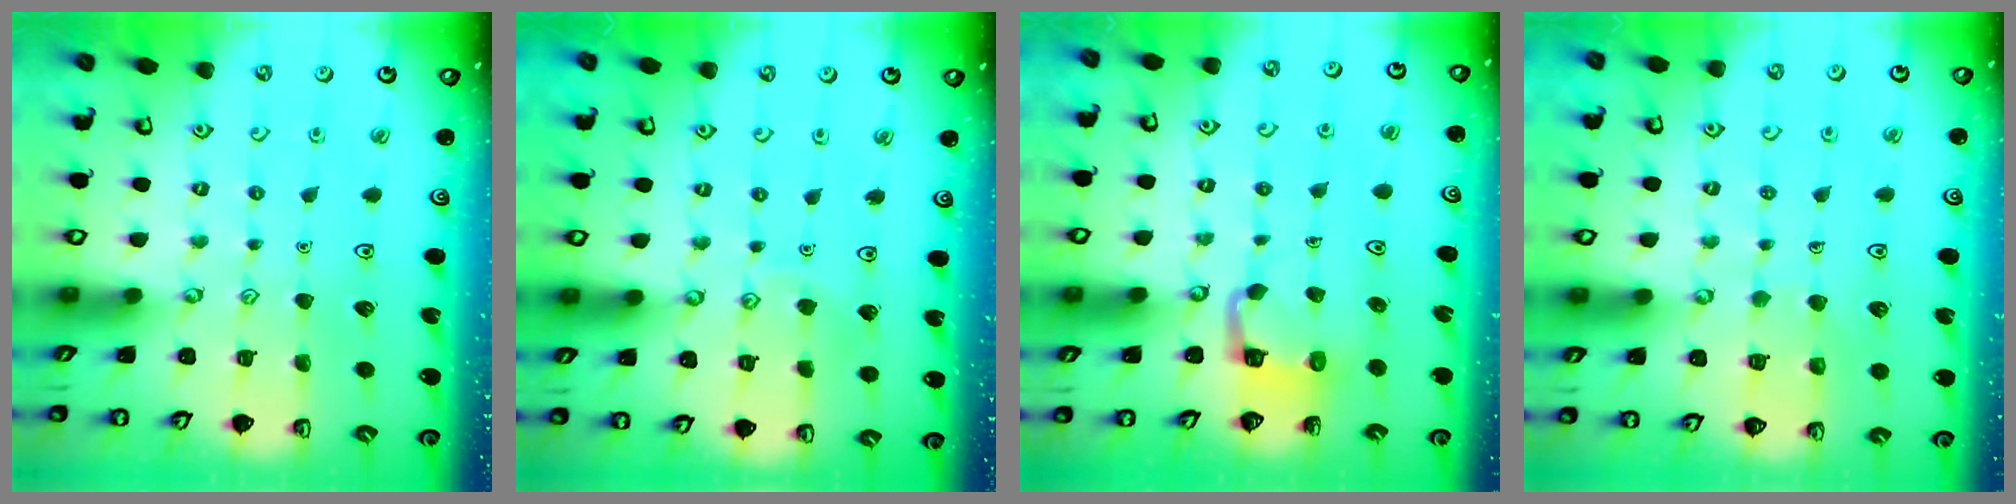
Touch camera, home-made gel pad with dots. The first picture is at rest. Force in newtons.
{"total": 4.8, "press": 4.8, "slide": 0.2}
{"total": 4.2, "press": 4.2, "slide": 0.2}
{"total": 6.0, "press": 6.0, "slide": 0.5}